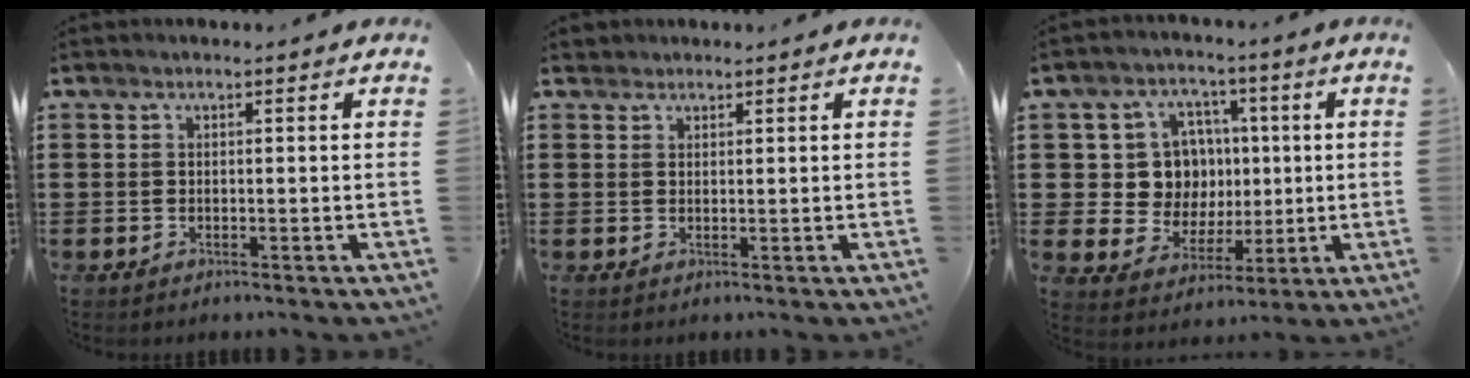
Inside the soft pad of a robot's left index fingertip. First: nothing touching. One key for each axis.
{"total": 1.0, "fx": 0.9, "fy": 0.4, "fz": 0.0, "tx": -0.003, "ty": 0.002, "tz": 0.019}
{"total": 9.8, "fx": 1.7, "fy": 9.0, "fz": 3.5, "tx": -0.084, "ty": 0.012, "tz": 0.040}